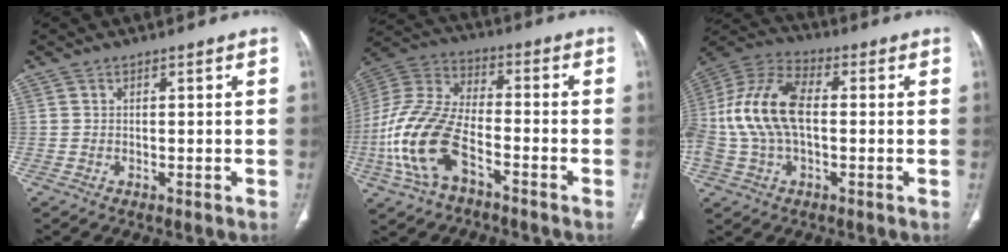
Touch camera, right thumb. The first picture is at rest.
{"total": 17.1, "force": [-6.9, 8.8, 13.0], "torque": [-0.284, 0.036, -0.135]}
{"total": 16.7, "force": [-0.2, 9.2, 13.9], "torque": [-0.304, 0.033, -0.006]}